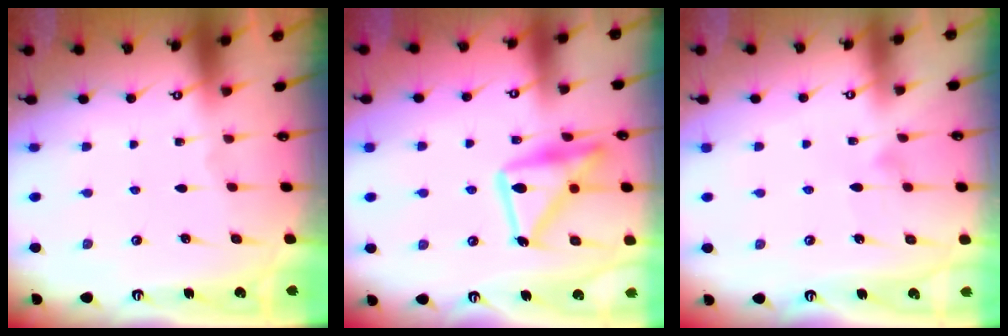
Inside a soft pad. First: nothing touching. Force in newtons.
{"total": 17.7, "press": 17.7, "slide": 1.2}
{"total": 4.9, "press": 4.9, "slide": 0.4}